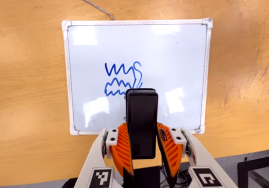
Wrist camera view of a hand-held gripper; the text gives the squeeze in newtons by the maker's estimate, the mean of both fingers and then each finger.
{"total": 4.9, "left": 3.7, "right": 6.1}